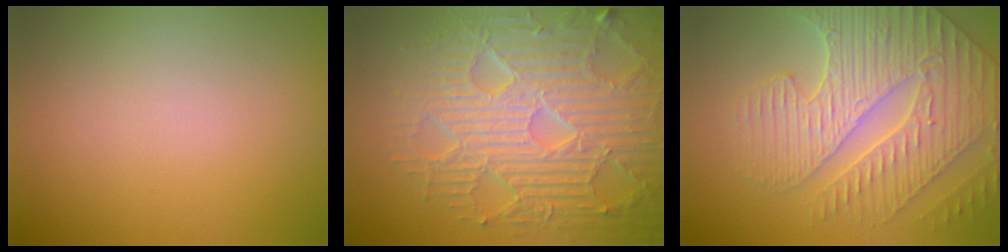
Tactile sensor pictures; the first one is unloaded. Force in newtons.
{"total": 9.6, "press": 6.4, "slide": 7.1}
{"total": 5.6, "press": 5.2, "slide": 2.2}